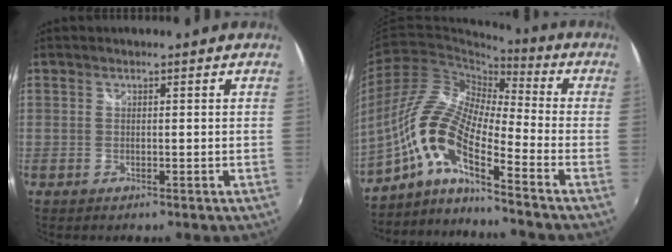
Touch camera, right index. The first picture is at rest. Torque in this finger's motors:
{"motor_torque": [1.11, -1.03, 0.79, 0.21]}